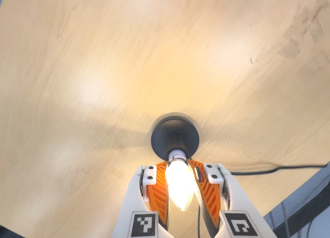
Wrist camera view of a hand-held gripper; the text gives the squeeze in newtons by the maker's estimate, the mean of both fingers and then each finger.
{"total": 25.5, "left": 27.1, "right": 23.8}